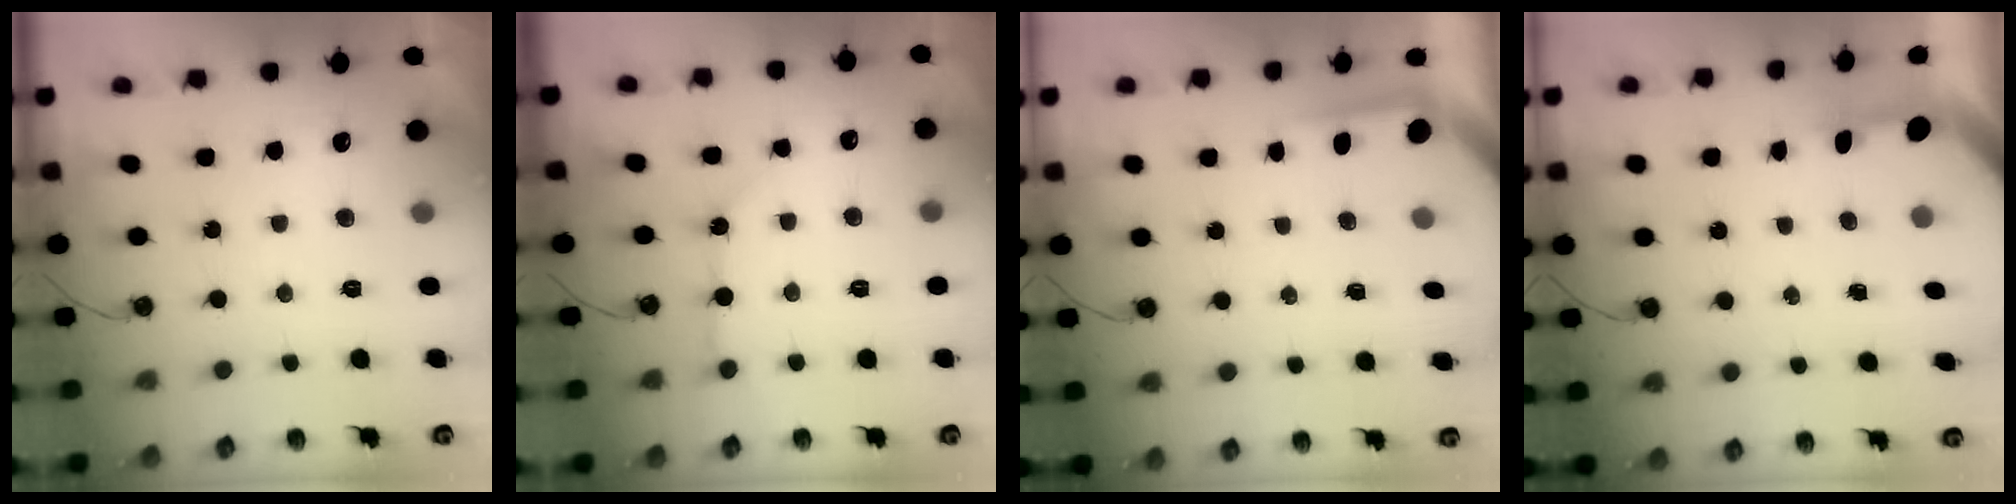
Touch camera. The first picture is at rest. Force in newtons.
{"total": 4.7, "press": 4.7, "slide": 0.5}
{"total": 3.5, "press": 3.5, "slide": 0.4}
{"total": 3.2, "press": 3.2, "slide": 0.2}